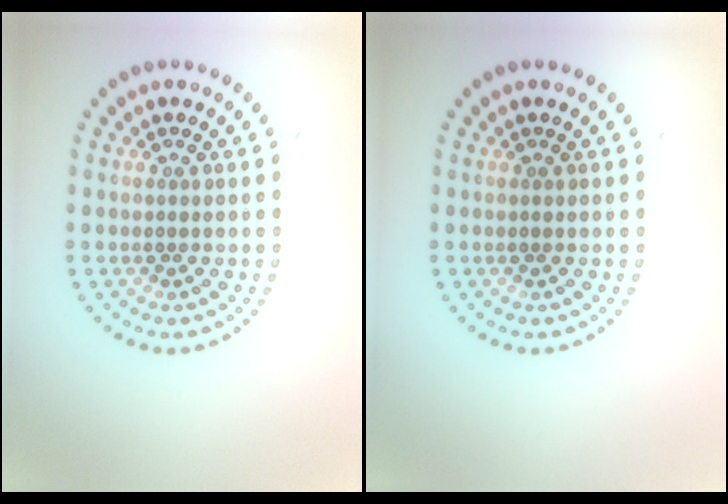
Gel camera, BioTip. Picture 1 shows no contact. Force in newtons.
{"total": 0.0}